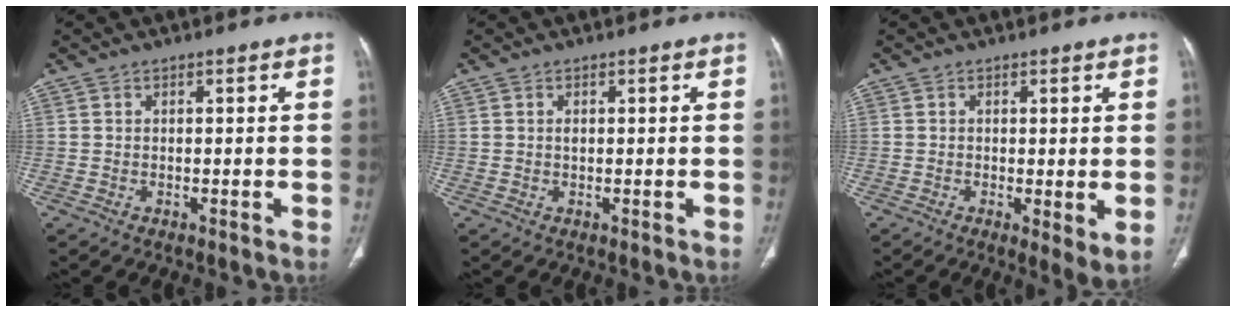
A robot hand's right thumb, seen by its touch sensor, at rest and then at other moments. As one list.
[{"total": 0.6, "force": [0.2, 0.4, 0.4], "torque": [-0.007, 0.001, 0.003]}, {"total": 3.9, "force": [-0.3, 1.2, 3.7], "torque": [-0.064, -0.016, -0.008]}]